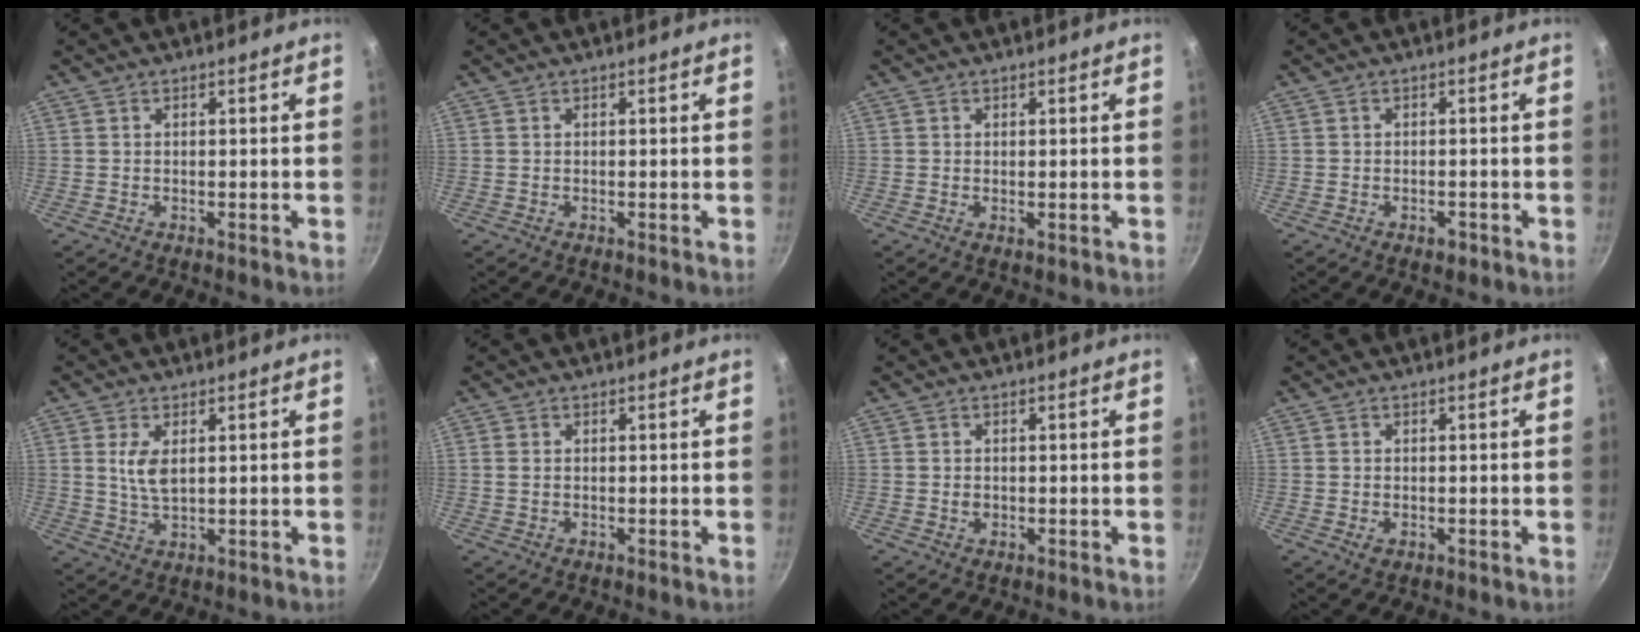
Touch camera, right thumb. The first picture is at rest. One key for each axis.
{"total": 0.0}
{"total": 0.8, "fx": 0.2, "fy": 0.5, "fz": 0.6, "tx": -0.009, "ty": -0.002, "tz": 0.001}
{"total": 1.9, "fx": -1.1, "fy": 1.2, "fz": 1.1, "tx": -0.012, "ty": 0.010, "tz": -0.013}
{"total": 4.9, "fx": 1.3, "fy": 2.5, "fz": 4.0, "tx": -0.076, "ty": -0.013, "tz": 0.028}
{"total": 1.0, "fx": 0.1, "fy": 0.7, "fz": 0.6, "tx": -0.013, "ty": 0.002, "tz": 0.001}
{"total": 1.1, "fx": -0.1, "fy": 1.0, "fz": 0.6, "tx": -0.008, "ty": -0.001, "tz": -0.002}
{"total": 1.2, "fx": -0.2, "fy": 1.0, "fz": 0.7, "tx": -0.011, "ty": -0.003, "tz": -0.003}